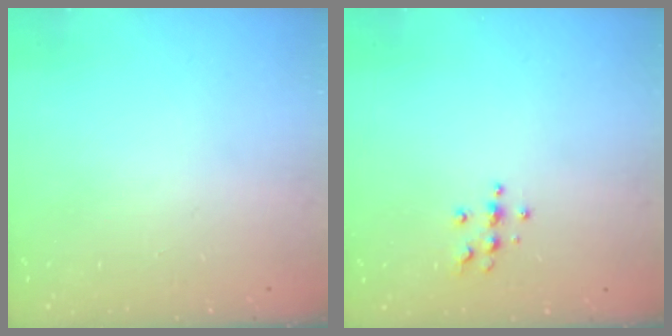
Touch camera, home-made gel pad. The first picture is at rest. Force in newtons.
{"total": 5.6, "press": 5.5, "slide": 0.7}